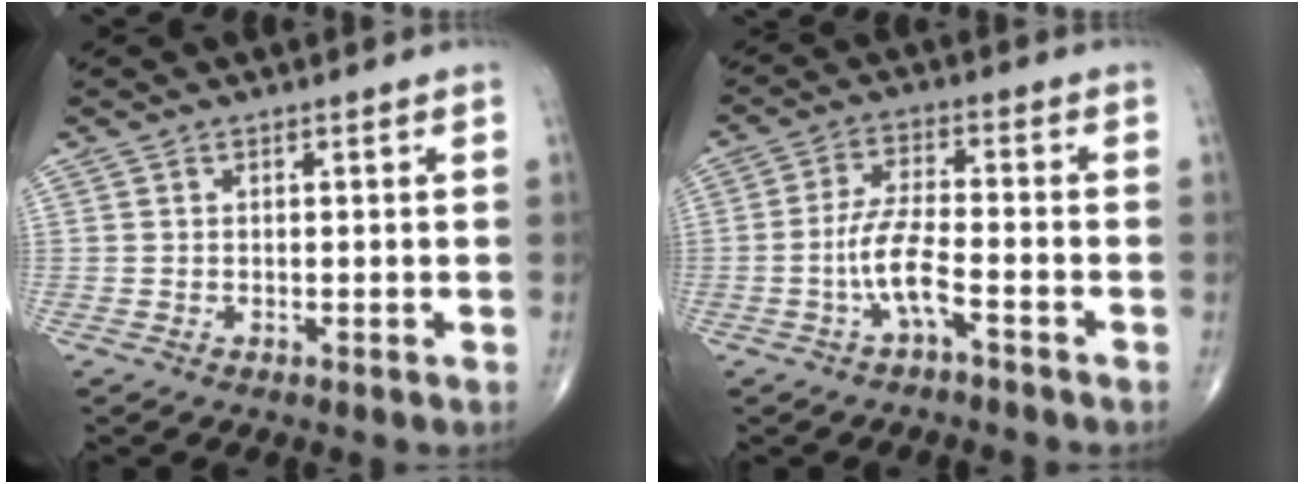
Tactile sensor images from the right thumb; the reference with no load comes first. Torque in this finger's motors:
{"motor_torque": [3.05, 1.96, 0.89, -0.13, 0.31]}